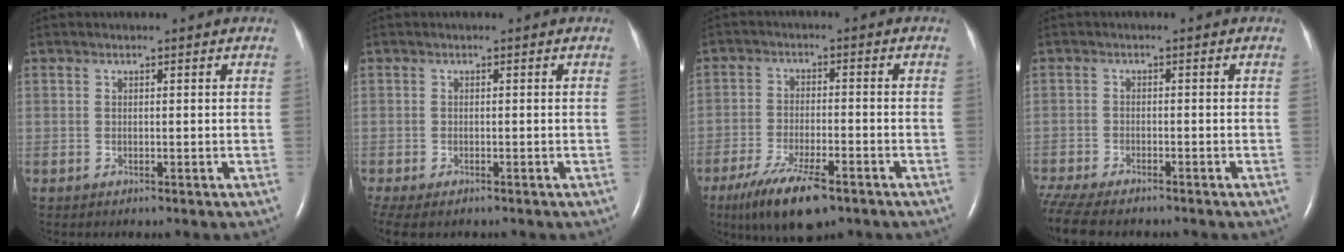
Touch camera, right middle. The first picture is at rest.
{"total": 6.6, "force": [-4.7, 2.9, 3.6], "torque": [-0.076, -0.014, -0.070]}
{"total": 9.8, "force": [-6.5, 2.4, 7.0], "torque": [-0.132, -0.018, -0.108]}
{"total": 12.3, "force": [-10.1, 3.7, 5.9], "torque": [-0.142, -0.017, -0.151]}